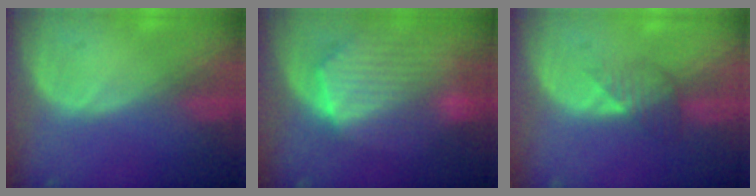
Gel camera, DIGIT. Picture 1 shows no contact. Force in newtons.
{"total": 10.2, "press": 8.9, "slide": 5.0}
{"total": 3.5, "press": 3.1, "slide": 1.6}